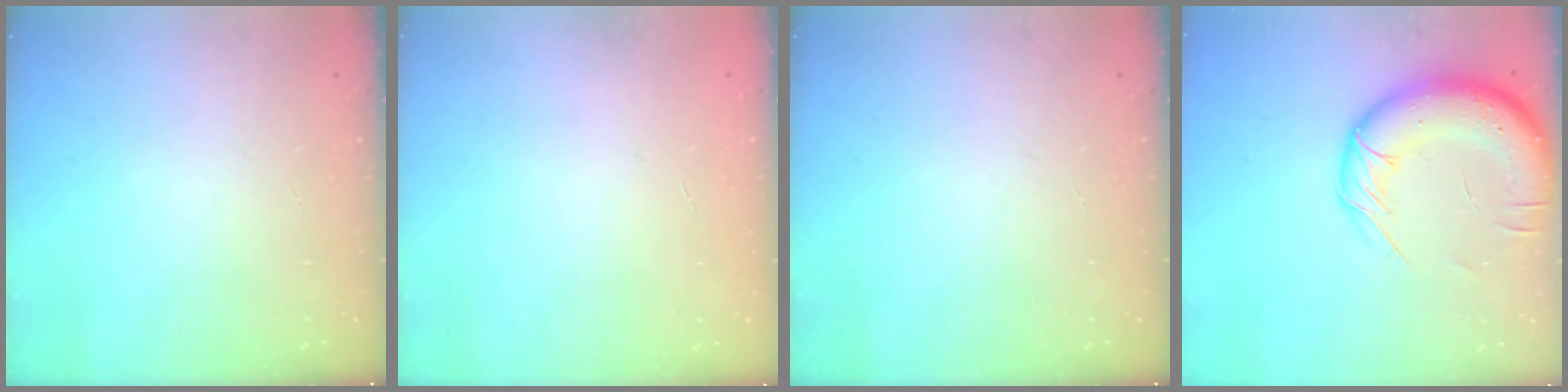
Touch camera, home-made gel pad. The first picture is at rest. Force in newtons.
{"total": 0.0}
{"total": 0.0}
{"total": 17.4, "press": 16.9, "slide": 3.9}